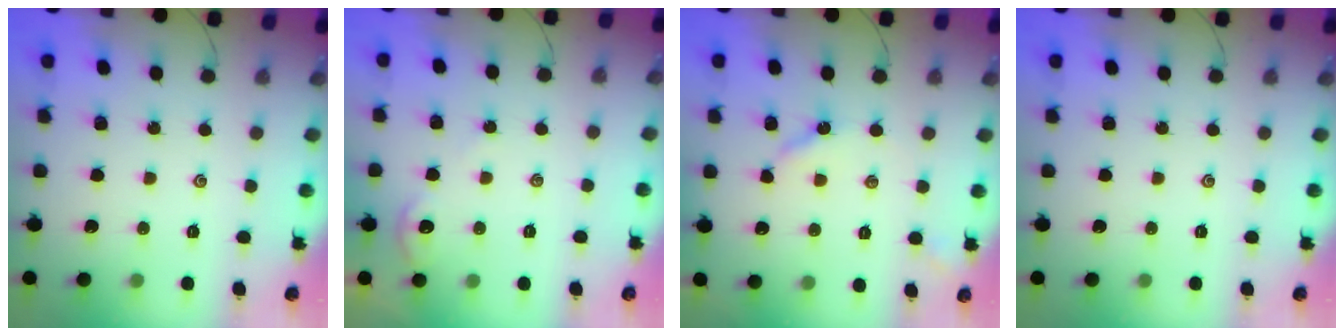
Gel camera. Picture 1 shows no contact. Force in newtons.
{"total": 1.3, "press": 1.2, "slide": 0.4}
{"total": 3.6, "press": 3.6, "slide": 0.3}
{"total": 0.0}